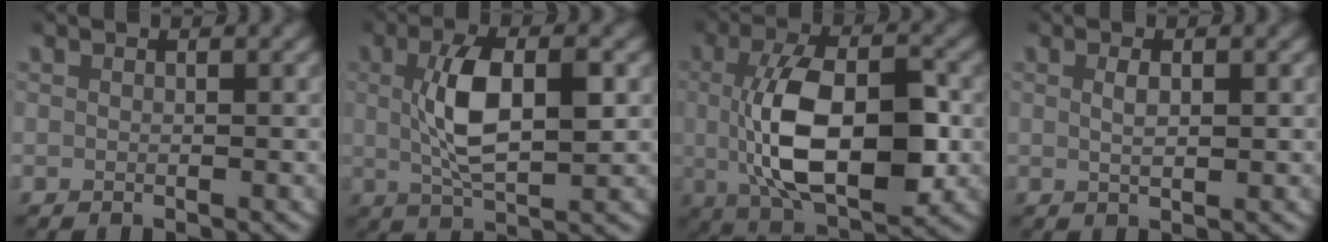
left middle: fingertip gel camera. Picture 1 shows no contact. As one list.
[{"total": 5.7, "force": [0.6, 2.0, 5.3], "torque": [-0.105, -0.002, 0.013]}, {"total": 10.6, "force": [-0.6, 5.2, 9.2], "torque": [-0.175, -0.011, -0.009]}, {"total": 1.5, "force": [0.4, 0.6, 1.4], "torque": [-0.023, -0.003, 0.009]}]